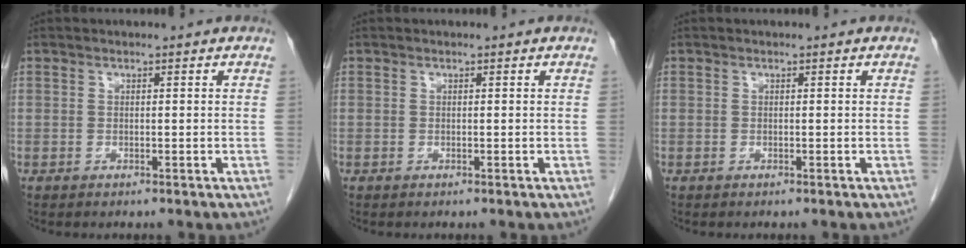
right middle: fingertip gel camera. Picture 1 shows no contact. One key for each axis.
{"total": 0.0}
{"total": 0.0}